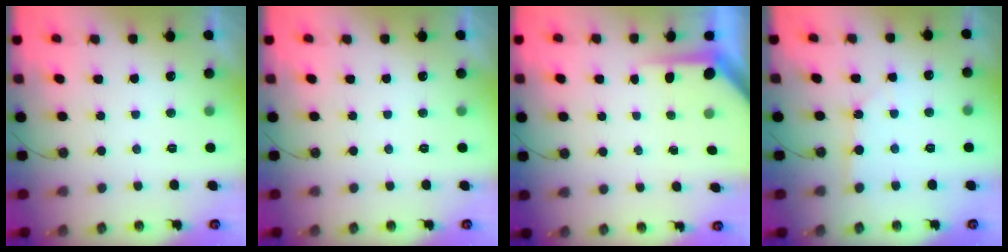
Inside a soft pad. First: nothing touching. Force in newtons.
{"total": 0.0}
{"total": 4.5, "press": 4.5, "slide": 0.4}
{"total": 2.3, "press": 2.3, "slide": 0.2}